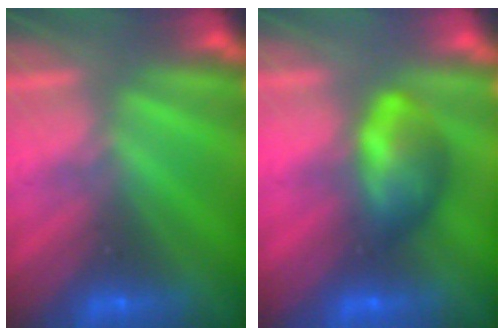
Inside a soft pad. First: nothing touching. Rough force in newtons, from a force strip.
{"total": 7.5}